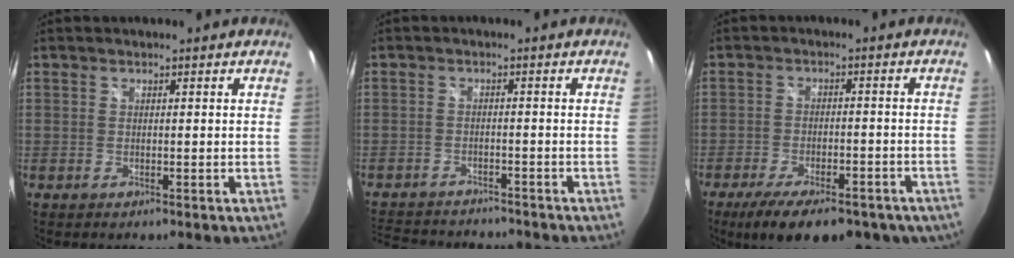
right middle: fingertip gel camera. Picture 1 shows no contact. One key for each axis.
{"total": 11.8, "fx": -10.5, "fy": 3.6, "fz": 3.8, "tx": -0.100, "ty": -0.005, "tz": -0.161}
{"total": 18.0, "fx": -12.7, "fy": 7.1, "fz": 10.7, "tx": -0.196, "ty": -0.038, "tz": -0.172}